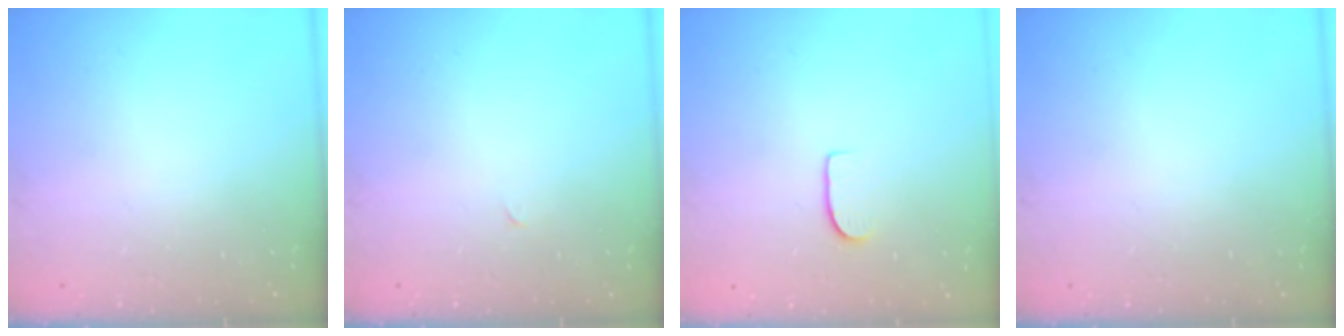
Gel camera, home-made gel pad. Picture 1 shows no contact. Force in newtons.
{"total": 0.0}
{"total": 5.5, "press": 5.5, "slide": 0.5}
{"total": 0.0}